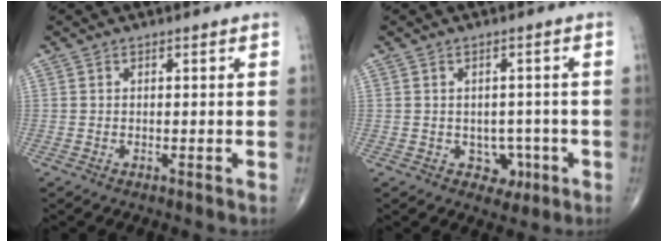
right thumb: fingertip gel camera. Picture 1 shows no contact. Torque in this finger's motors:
{"motor_torque": [-0.31, 0.22, -0.07, -0.06, 0.01]}